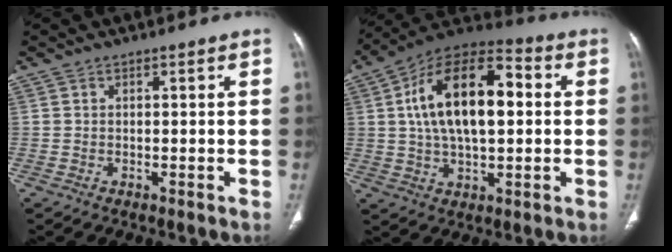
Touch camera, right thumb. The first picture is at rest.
{"total": 19.4, "force": [2.6, 9.8, 16.6], "torque": [-0.273, 0.028, 0.036]}